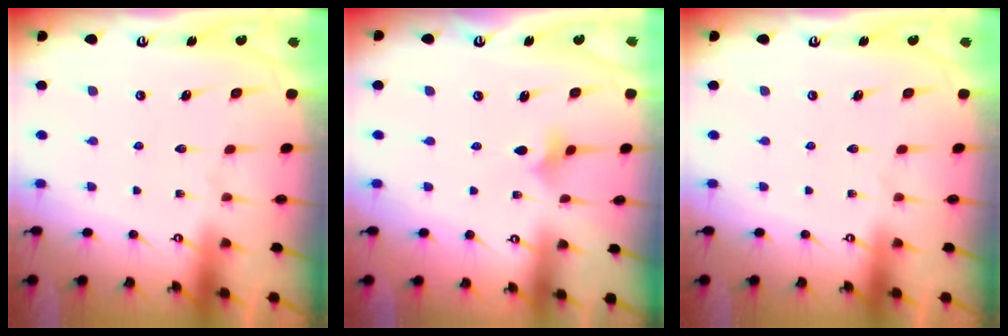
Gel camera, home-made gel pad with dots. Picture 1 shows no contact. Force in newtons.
{"total": 1.8, "press": 1.7, "slide": 0.5}
{"total": 0.0}